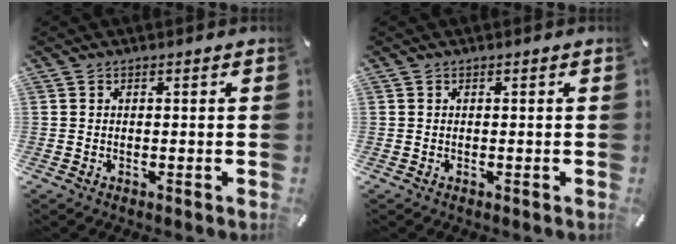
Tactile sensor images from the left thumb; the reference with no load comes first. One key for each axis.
{"total": 0.0}